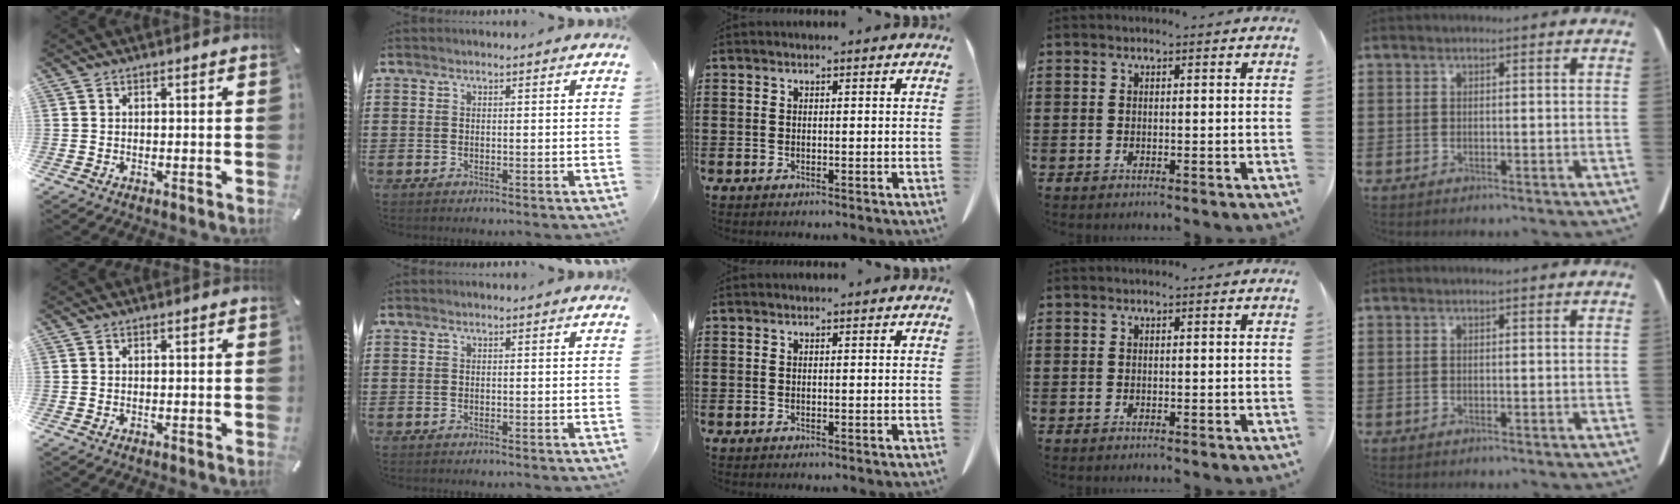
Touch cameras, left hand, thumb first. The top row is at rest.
{}